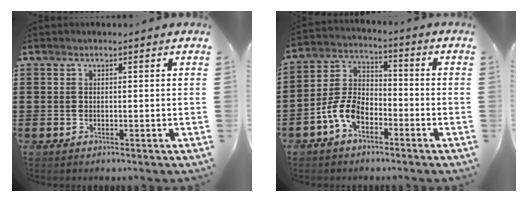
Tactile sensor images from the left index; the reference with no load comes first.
{"total": 7.4, "force": [-4.0, 4.2, 4.5], "torque": [-0.120, 0.006, -0.084]}